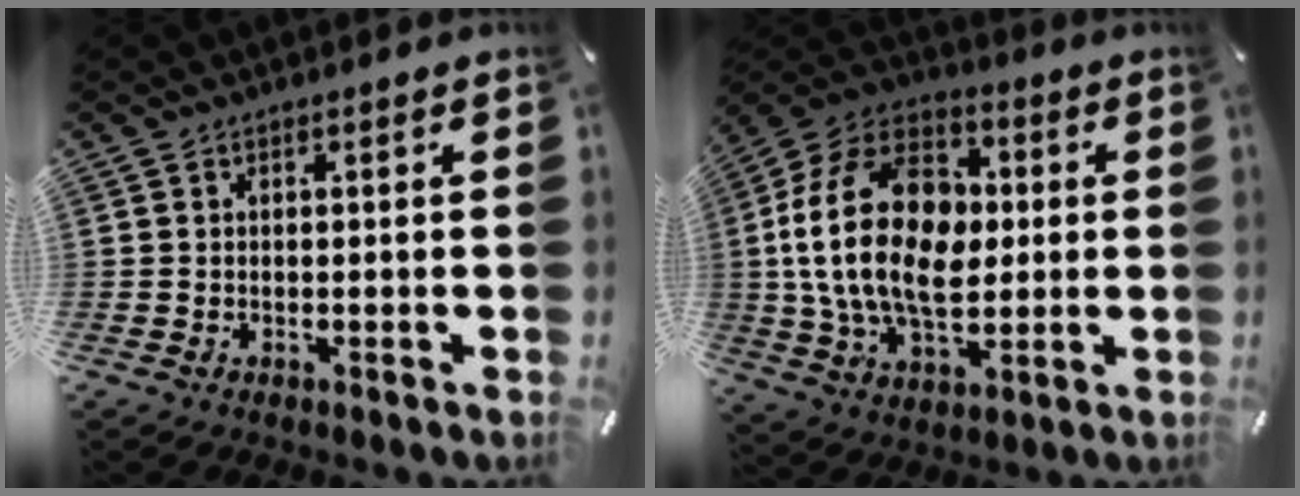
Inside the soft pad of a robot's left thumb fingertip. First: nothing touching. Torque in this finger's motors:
{"motor_torque": [1.03, 1.07, 2.77, 0.00, 0.88]}